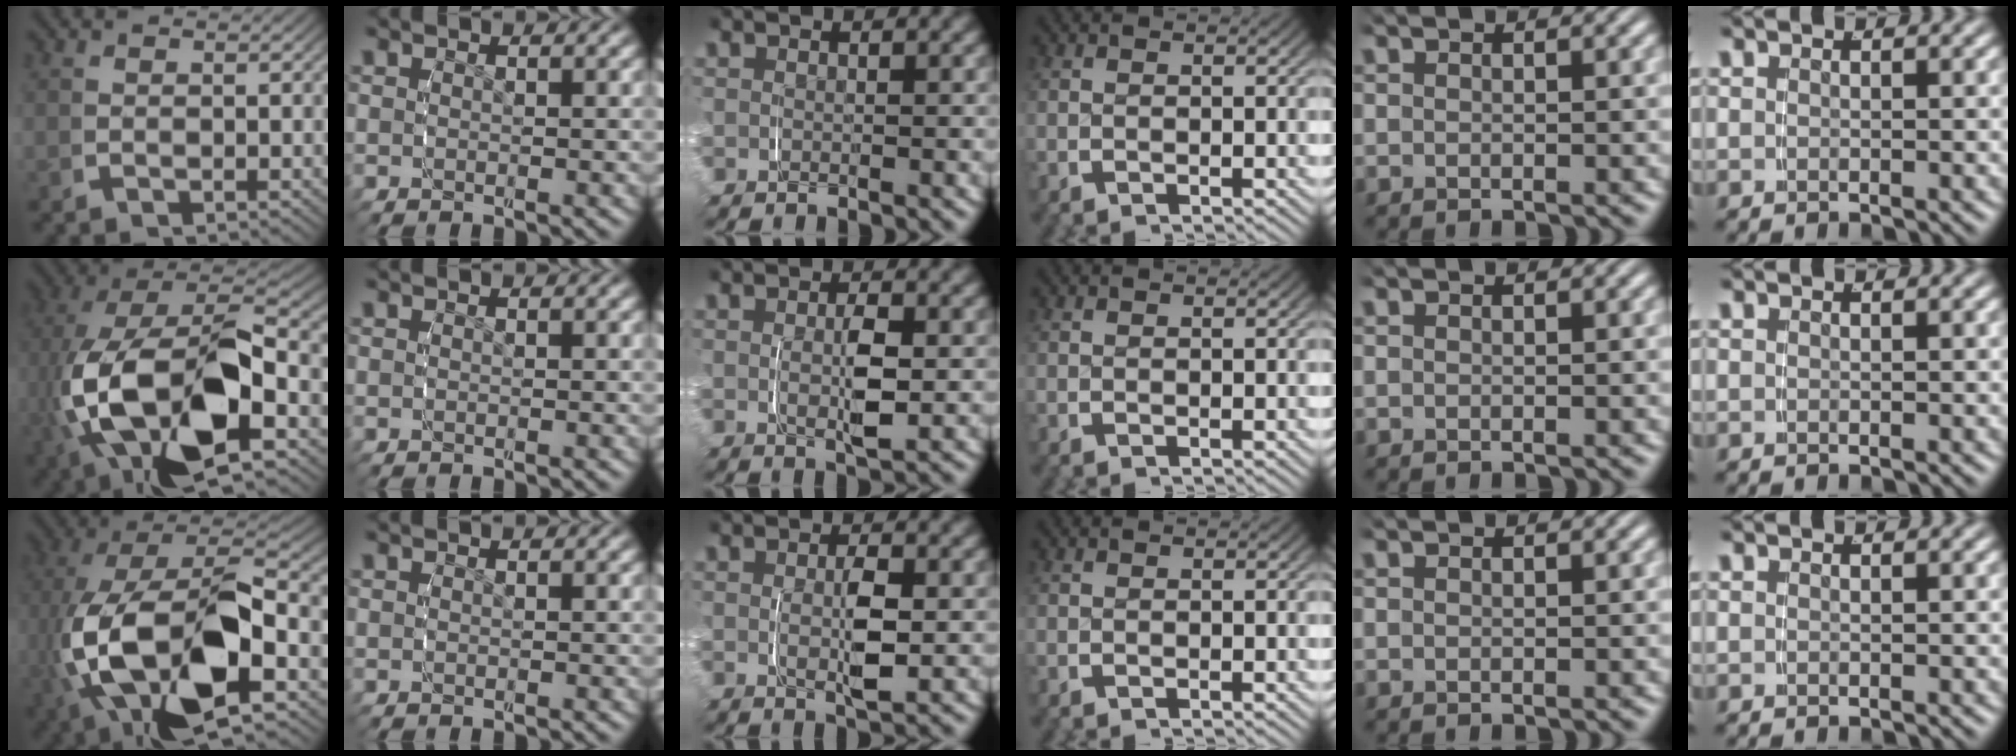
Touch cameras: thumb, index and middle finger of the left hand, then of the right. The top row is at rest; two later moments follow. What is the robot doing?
{"motion": "grasp_and_lifting", "object": "jar lid"}